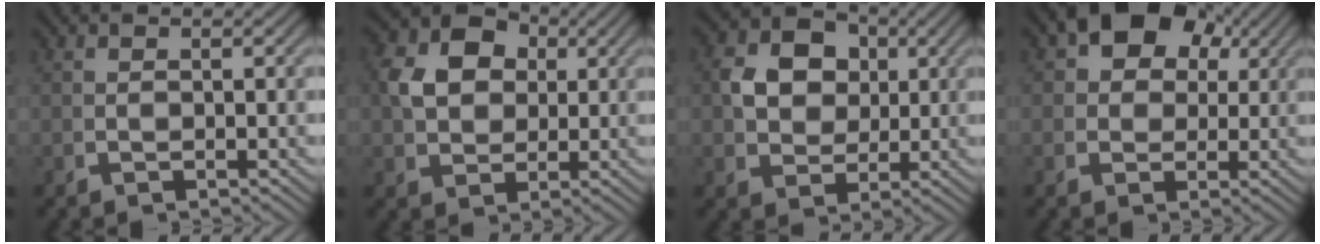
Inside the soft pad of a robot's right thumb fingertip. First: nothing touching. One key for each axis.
{"total": 7.3, "fx": 2.4, "fy": 5.4, "fz": 4.3, "tx": -0.105, "ty": -0.011, "tz": 0.053}
{"total": 7.4, "fx": 1.8, "fy": 5.8, "fz": 4.1, "tx": -0.100, "ty": -0.021, "tz": 0.044}
{"total": 7.6, "fx": 2.9, "fy": 5.4, "fz": 4.5, "tx": -0.085, "ty": -0.005, "tz": 0.047}